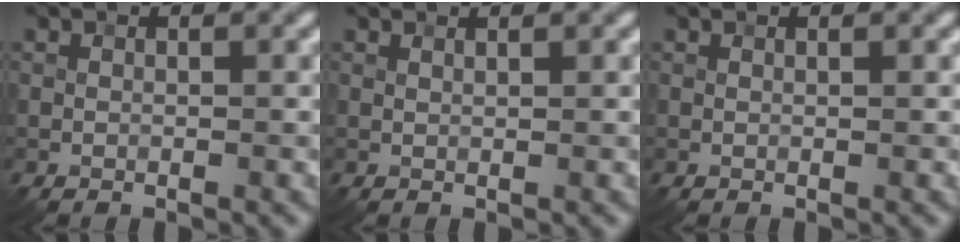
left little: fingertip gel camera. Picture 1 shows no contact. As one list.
[{"total": 1.2, "force": [0.9, 0.3, 0.7], "torque": [-0.005, -0.003, 0.005]}, {"total": 0.6, "force": [0.4, 0.1, 0.4], "torque": [-0.005, -0.001, 0.002]}]